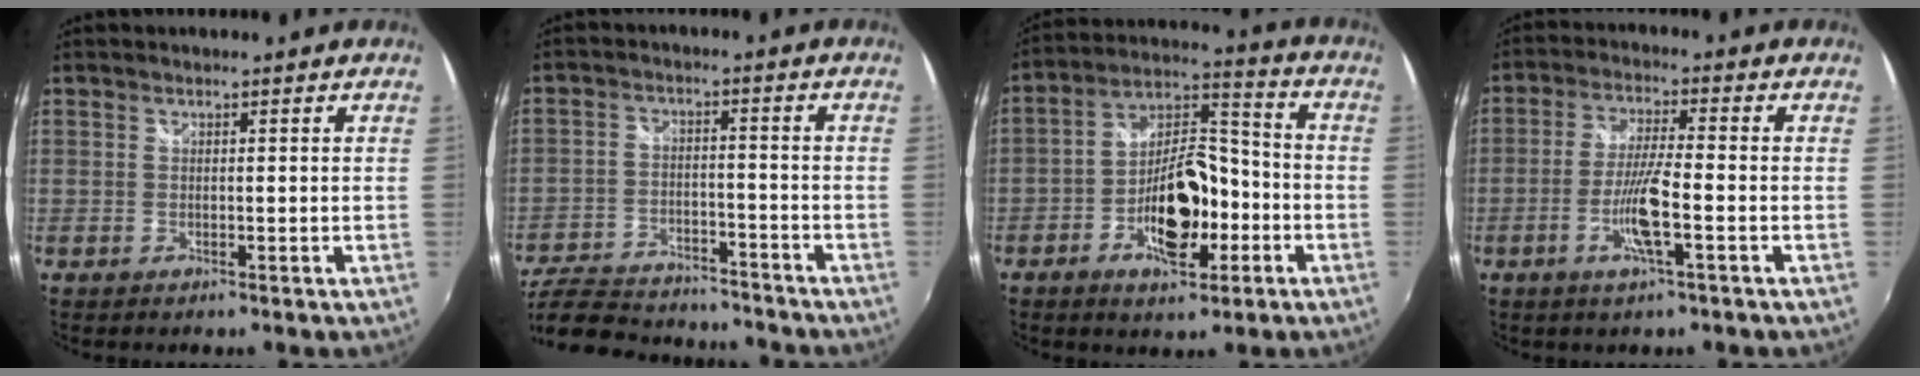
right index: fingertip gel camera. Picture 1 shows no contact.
{"total": 20.3, "force": [-16.9, 7.8, 8.1], "torque": [-0.195, -0.010, -0.250]}
{"total": 14.2, "force": [-5.2, 6.4, 11.5], "torque": [-0.203, 0.024, -0.081]}
{"total": 7.8, "force": [-2.8, 0.5, 7.3], "torque": [-0.145, -0.006, -0.056]}